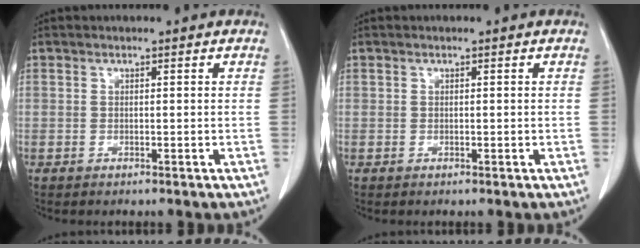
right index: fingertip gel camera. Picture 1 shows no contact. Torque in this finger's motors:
{"motor_torque": [-0.15, 0.12, -0.03, 0.00]}